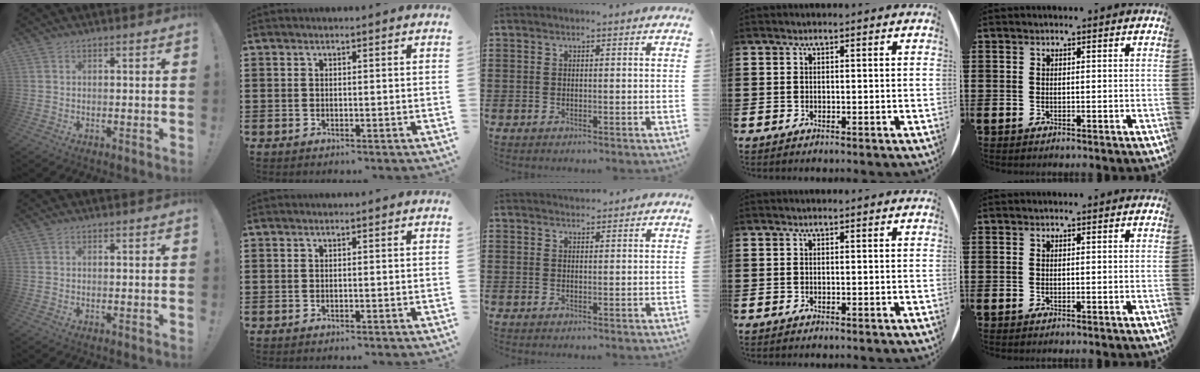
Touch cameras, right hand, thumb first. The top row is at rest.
{"middle": {"total": 1.6, "force": [1.6, 0.3, 0.0], "torque": [0.004, -0.001, 0.028]}}